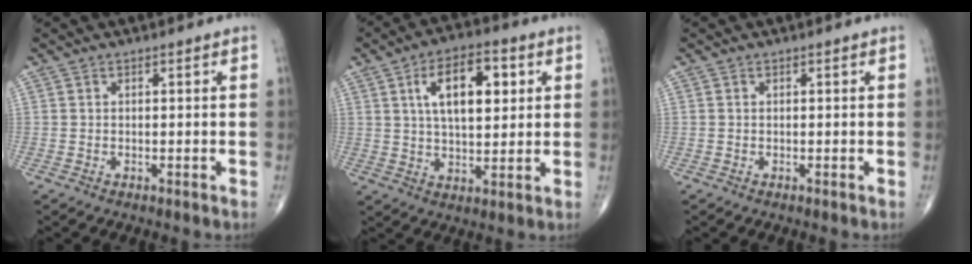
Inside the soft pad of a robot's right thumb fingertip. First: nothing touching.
{"total": 12.5, "force": [3.7, 6.0, 10.3], "torque": [-0.148, -0.003, 0.060]}
{"total": 0.0}